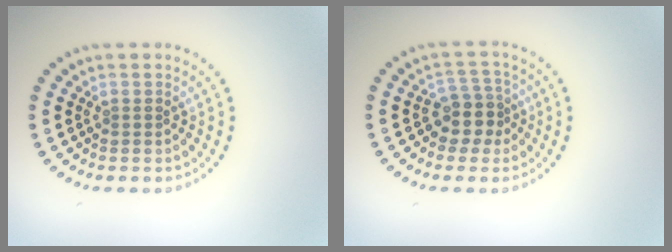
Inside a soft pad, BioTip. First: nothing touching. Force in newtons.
{"total": 2.8, "press": 2.5, "slide": 1.4}